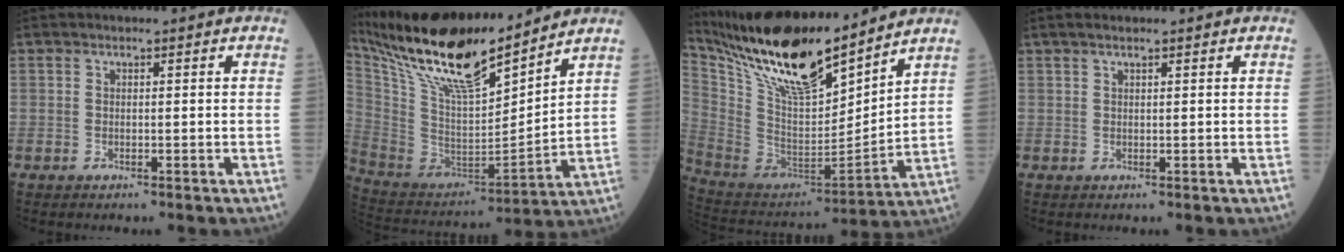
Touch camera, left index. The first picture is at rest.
{"total": 20.8, "force": [17.2, 2.9, 11.3], "torque": [-0.218, -0.003, 0.324]}
{"total": 20.4, "force": [17.1, 3.2, 10.6], "torque": [-0.203, -0.010, 0.321]}
{"total": 1.9, "force": [1.5, 0.1, 1.2], "torque": [-0.020, 0.020, 0.026]}